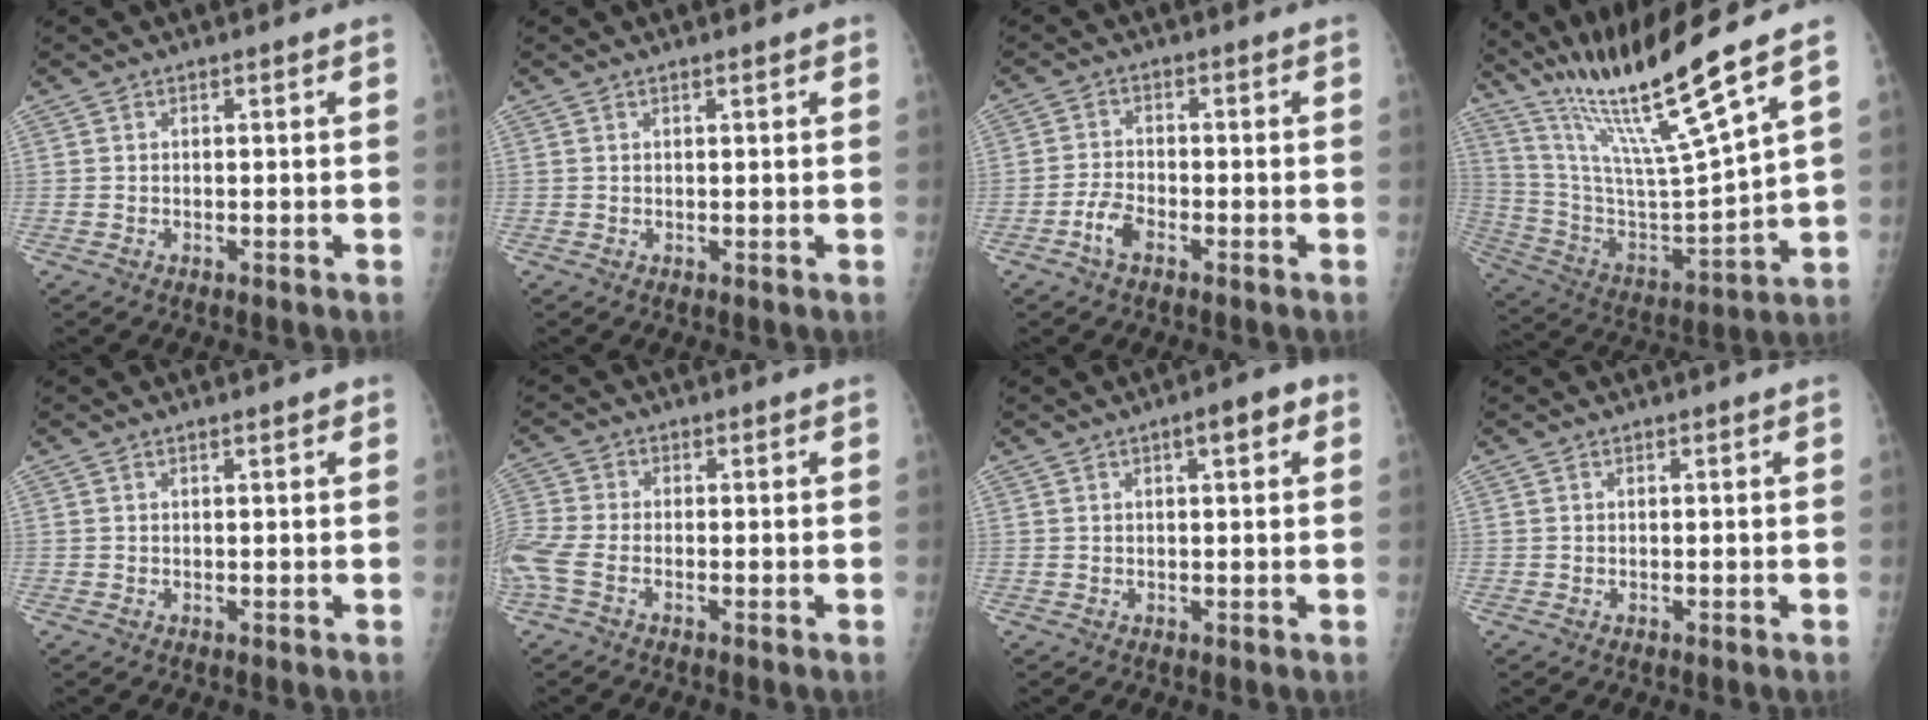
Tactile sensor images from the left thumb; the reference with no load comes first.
{"total": 0.8, "force": [0.5, 0.1, 0.6], "torque": [-0.007, 0.001, 0.005]}
{"total": 3.7, "force": [-2.4, 1.8, 2.2], "torque": [-0.044, 0.014, -0.047]}
{"total": 19.4, "force": [14.5, -0.9, 12.8], "torque": [-0.213, -0.080, 0.277]}
{"total": 1.0, "force": [0.6, 0.2, 0.7], "torque": [-0.009, 0.000, 0.006]}
{"total": 6.5, "force": [-2.4, 3.1, 5.1], "torque": [-0.146, 0.004, -0.058]}
{"total": 4.3, "force": [1.8, 1.3, 3.6], "torque": [-0.042, 0.010, 0.021]}
{"total": 0.0}